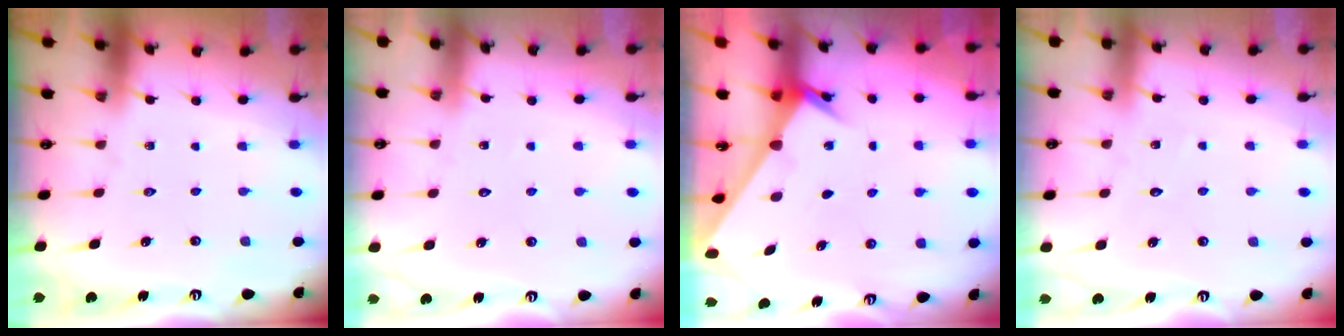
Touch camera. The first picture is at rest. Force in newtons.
{"total": 3.5, "press": 3.4, "slide": 0.3}
{"total": 2.5, "press": 2.5, "slide": 0.2}
{"total": 3.6, "press": 3.5, "slide": 0.3}